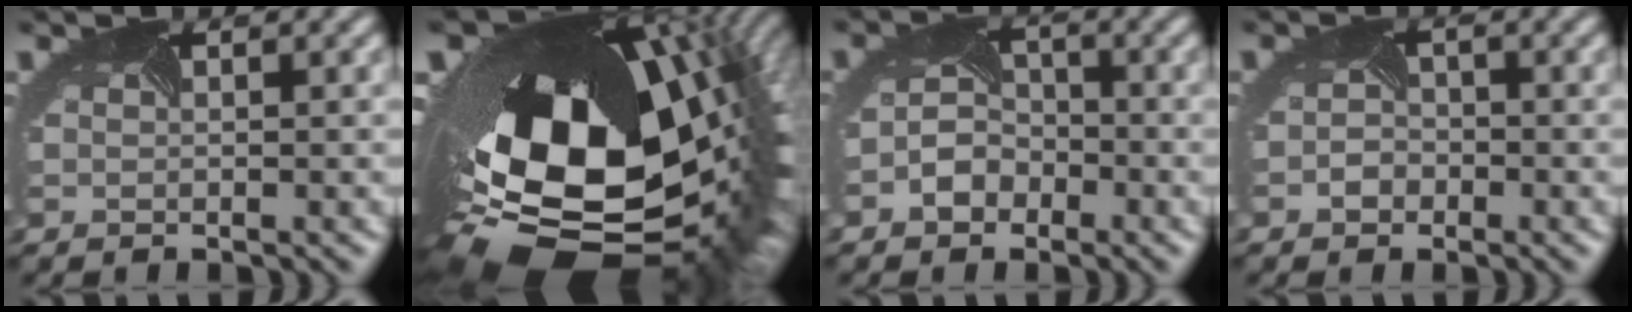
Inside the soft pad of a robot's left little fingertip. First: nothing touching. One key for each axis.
{"total": 20.4, "fx": -2.6, "fy": 13.0, "fz": 15.6, "tx": -0.275, "ty": -0.083, "tz": -0.013}
{"total": 2.6, "fx": -1.6, "fy": 1.9, "fz": 0.9, "tx": -0.020, "ty": 0.002, "tz": -0.031}
{"total": 1.2, "fx": -0.8, "fy": 0.9, "fz": 0.2, "tx": -0.009, "ty": -0.002, "tz": -0.018}